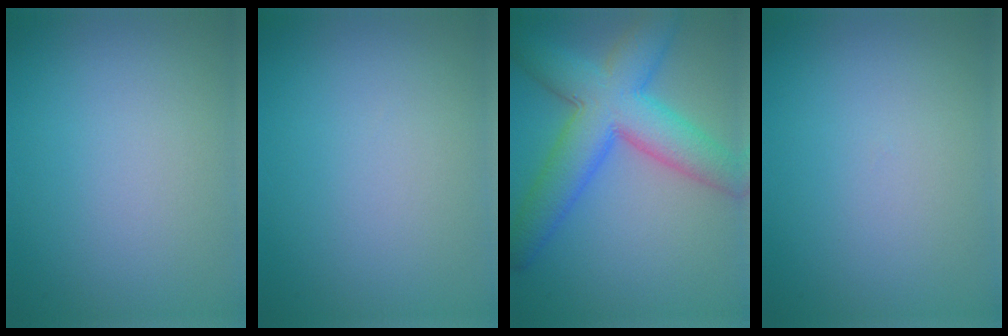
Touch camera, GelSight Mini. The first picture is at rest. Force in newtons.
{"total": 0.0}
{"total": 8.8, "press": 8.8, "slide": 0.1}
{"total": 0.0}